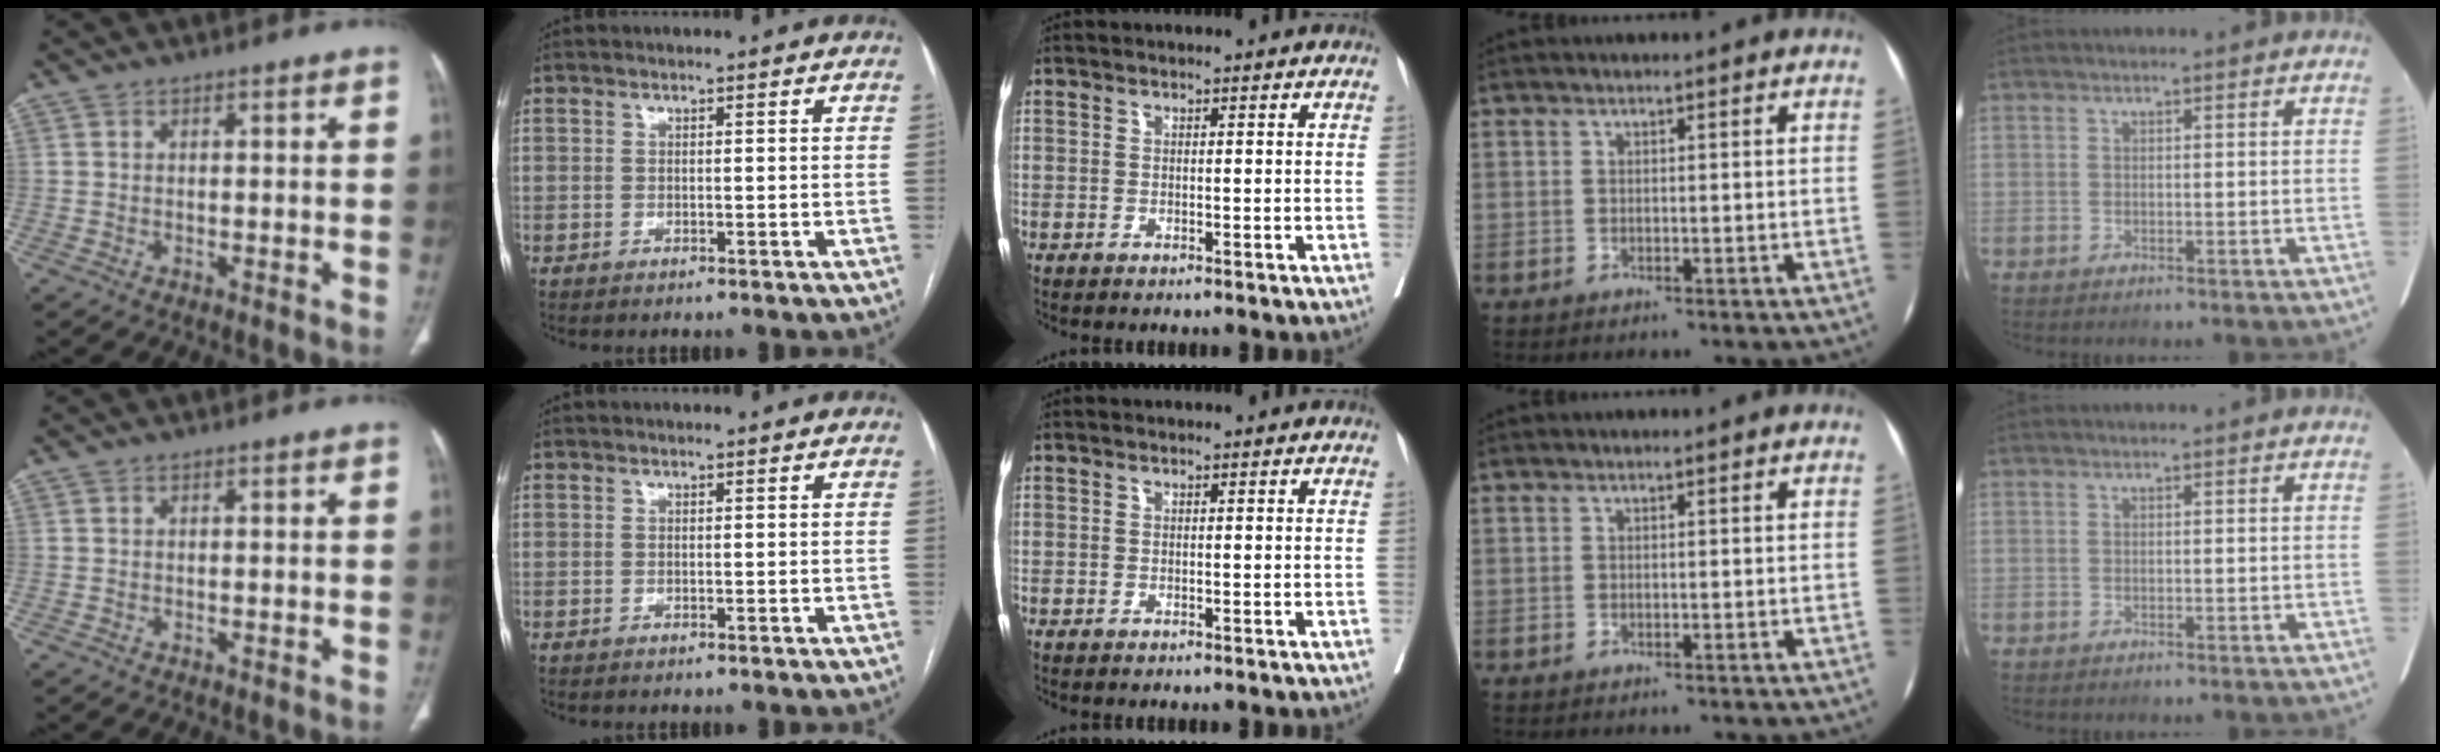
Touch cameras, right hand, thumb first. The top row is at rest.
{}